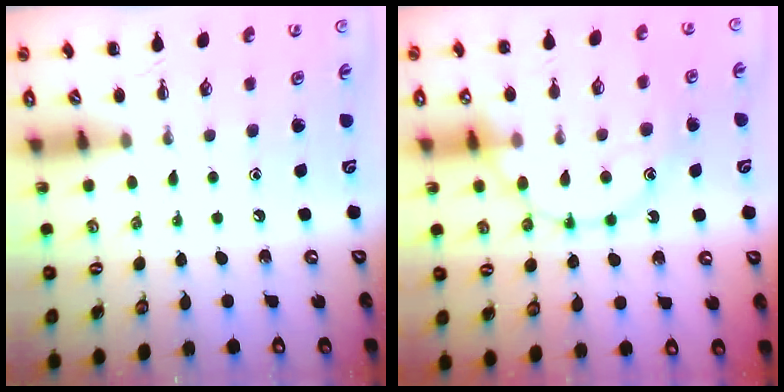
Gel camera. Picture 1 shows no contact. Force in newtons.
{"total": 17.1, "press": 17.0, "slide": 1.1}